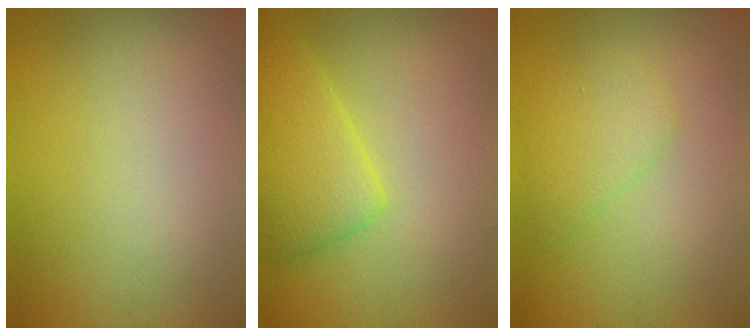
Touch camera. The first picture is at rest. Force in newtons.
{"total": 4.0, "press": 4.0, "slide": 0.1}
{"total": 2.5, "press": 2.4, "slide": 0.2}